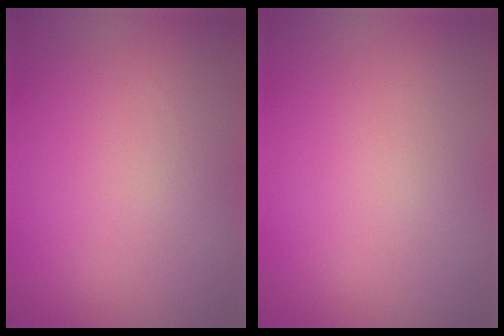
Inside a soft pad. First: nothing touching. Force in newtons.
{"total": 0.0}